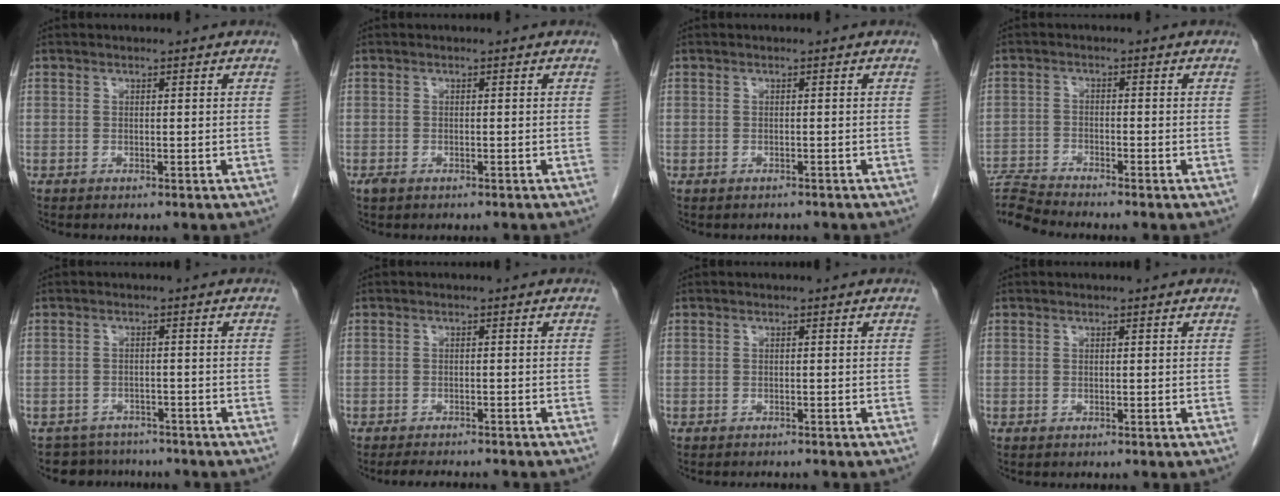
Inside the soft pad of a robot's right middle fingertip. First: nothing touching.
{"total": 1.6, "force": [-1.2, 0.7, 0.8], "torque": [-0.020, -0.003, -0.014]}
{"total": 1.2, "force": [-1.1, 0.4, 0.0], "torque": [-0.007, -0.002, -0.016]}
{"total": 6.2, "force": [-5.9, -1.7, 0.3], "torque": [-0.017, -0.004, -0.113]}
{"total": 5.2, "force": [-4.6, 2.3, -0.5], "torque": [0.013, 0.011, -0.064]}
{"total": 6.0, "force": [-5.3, 1.2, 2.4], "torque": [-0.030, -0.006, -0.073]}
{"total": 2.0, "force": [-1.8, 0.4, 0.6], "torque": [-0.012, -0.006, -0.020]}
{"total": 0.0}